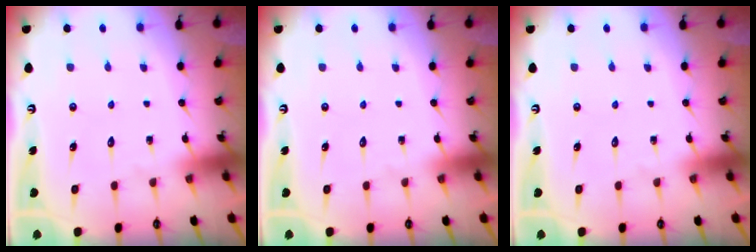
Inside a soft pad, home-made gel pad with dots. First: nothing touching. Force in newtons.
{"total": 0.0}
{"total": 0.0}